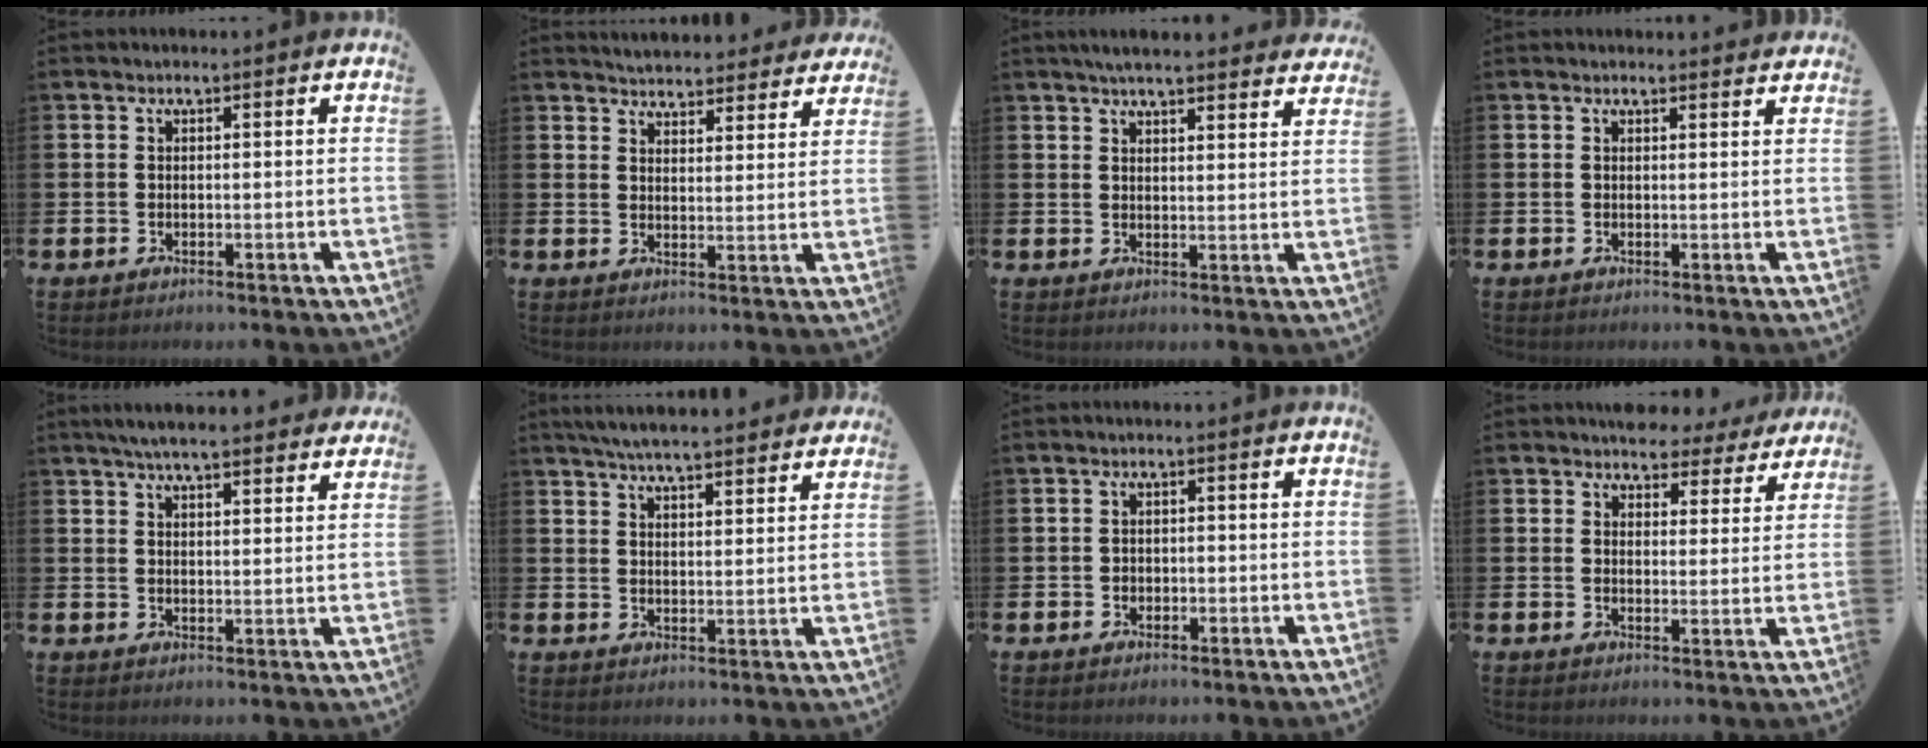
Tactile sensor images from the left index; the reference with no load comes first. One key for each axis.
{"total": 4.8, "fx": 4.7, "fy": 0.8, "fz": -0.2, "tx": -0.005, "ty": -0.034, "tz": 0.083}
{"total": 4.6, "fx": 4.4, "fy": 0.4, "fz": 1.3, "tx": -0.034, "ty": -0.015, "tz": 0.080}
{"total": 1.0, "fx": 1.0, "fy": 0.1, "fz": 0.0, "tx": 0.006, "ty": -0.005, "tz": 0.018}
{"total": 5.6, "fx": 5.3, "fy": 0.6, "fz": 1.7, "tx": -0.046, "ty": -0.017, "tz": 0.096}
{"total": 5.9, "fx": 5.7, "fy": 0.3, "fz": 1.3, "tx": -0.040, "ty": -0.027, "tz": 0.103}
{"total": 1.1, "fx": -0.3, "fy": 1.0, "fz": 0.2, "tx": -0.005, "ty": 0.005, "tz": -0.009}
{"total": 4.3, "fx": 3.9, "fy": 1.7, "fz": 0.2, "tx": -0.005, "ty": -0.023, "tz": 0.066}